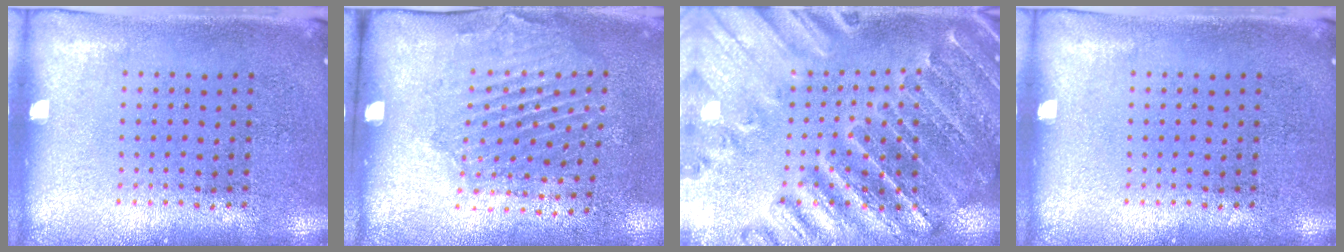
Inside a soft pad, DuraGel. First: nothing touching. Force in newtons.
{"total": 1.8, "press": 1.3, "slide": 1.2}
{"total": 2.8, "press": 2.8, "slide": 0.4}
{"total": 0.0}